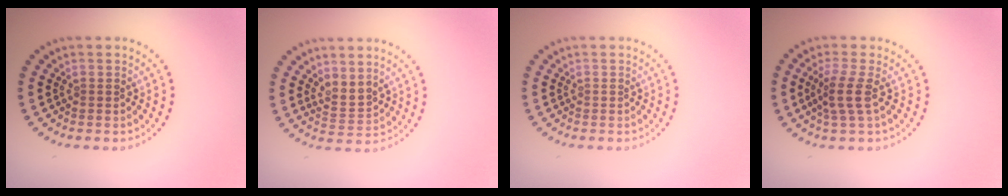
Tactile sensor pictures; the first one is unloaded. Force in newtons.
{"total": 2.1, "press": 1.6, "slide": 1.3}
{"total": 0.0}
{"total": 2.5, "press": 2.0, "slide": 1.5}